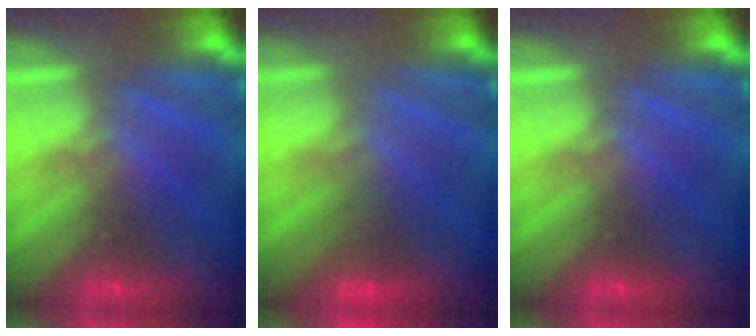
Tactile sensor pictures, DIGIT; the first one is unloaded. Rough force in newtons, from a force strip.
{"total": 3.1}
{"total": 0.0}